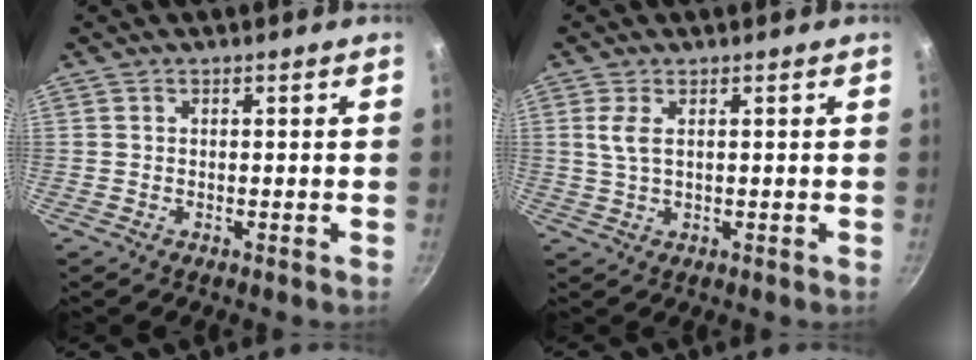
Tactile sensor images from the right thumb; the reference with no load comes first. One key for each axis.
{"total": 3.3, "fx": 1.0, "fy": 1.5, "fz": 2.8, "tx": -0.060, "ty": -0.005, "tz": 0.021}